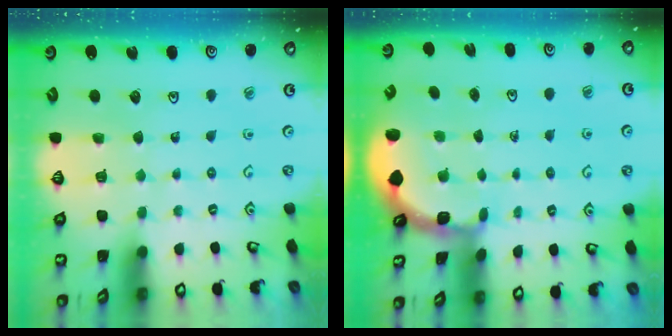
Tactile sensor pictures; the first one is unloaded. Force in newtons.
{"total": 2.1, "press": 2.1, "slide": 0.4}